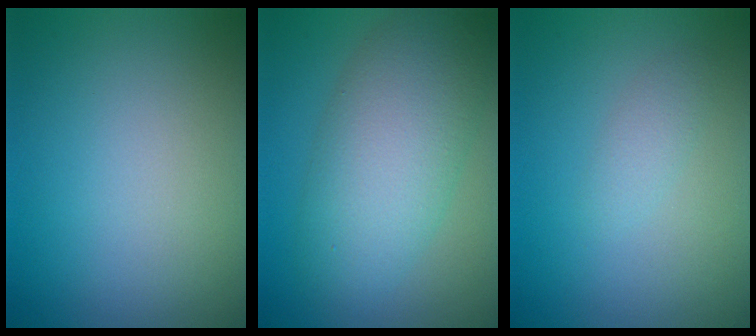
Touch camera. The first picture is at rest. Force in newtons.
{"total": 7.8, "press": 7.8, "slide": 0.2}
{"total": 1.2, "press": 1.1, "slide": 0.1}